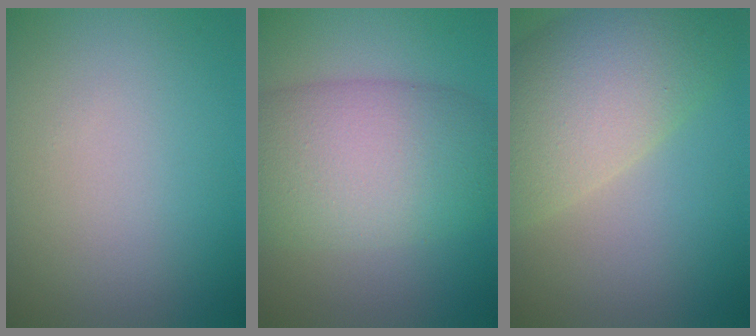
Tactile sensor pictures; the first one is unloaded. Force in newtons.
{"total": 9.9, "press": 9.9, "slide": 0.5}
{"total": 9.6, "press": 9.5, "slide": 0.7}